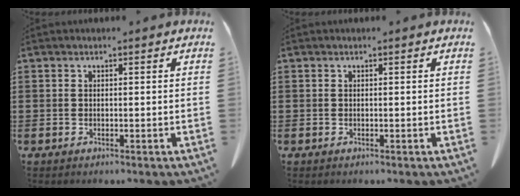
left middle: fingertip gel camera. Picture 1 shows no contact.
{"total": 0.0}